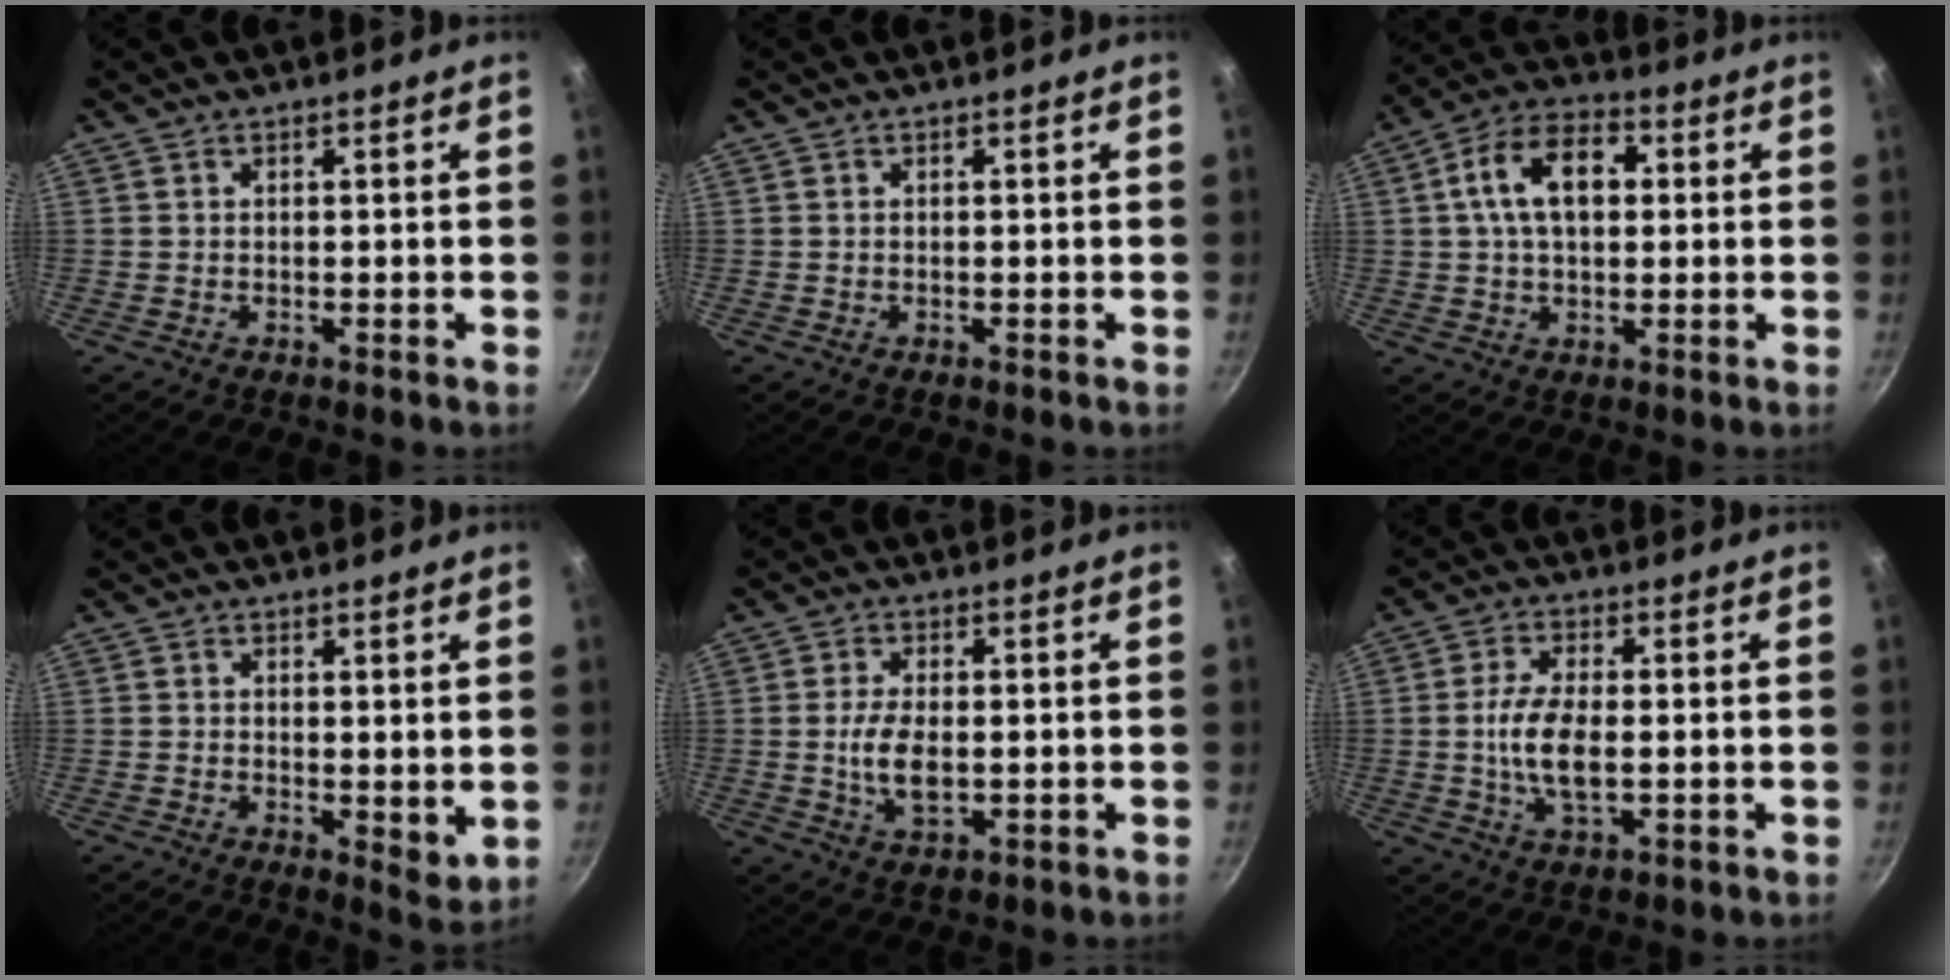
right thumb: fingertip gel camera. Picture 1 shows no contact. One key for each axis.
{"total": 0.0}
{"total": 12.7, "fx": 2.3, "fy": 7.9, "fz": 9.7, "tx": -0.143, "ty": 0.023, "tz": 0.026}
{"total": 4.2, "fx": 0.5, "fy": 2.0, "fz": 3.6, "tx": -0.052, "ty": -0.016, "tz": 0.010}
{"total": 6.8, "fx": -0.4, "fy": 3.6, "fz": 5.8, "tx": -0.115, "ty": -0.002, "tz": -0.004}
{"total": 8.8, "fx": -0.6, "fy": 4.0, "fz": 7.8, "tx": -0.153, "ty": 0.003, "tz": -0.013}